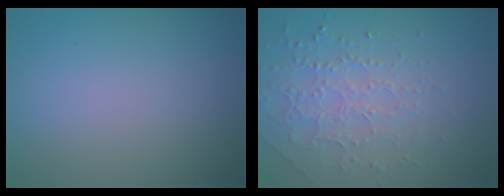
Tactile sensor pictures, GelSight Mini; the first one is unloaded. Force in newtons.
{"total": 2.6, "press": 2.4, "slide": 1.1}